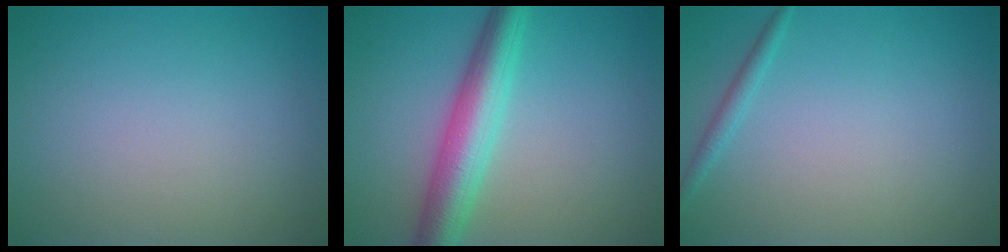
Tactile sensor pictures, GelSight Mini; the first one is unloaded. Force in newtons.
{"total": 5.7, "press": 5.7, "slide": 0.1}
{"total": 1.1, "press": 1.1, "slide": 0.1}